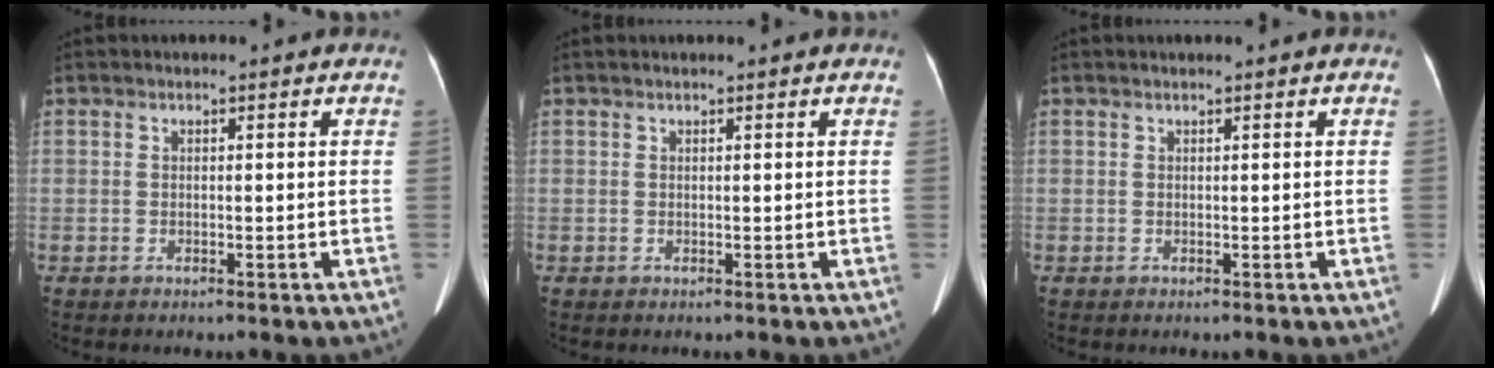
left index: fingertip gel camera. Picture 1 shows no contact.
{"total": 1.2, "force": [1.1, 0.0, 0.4], "torque": [-0.006, 0.020, 0.018]}
{"total": 0.5, "force": [0.5, -0.1, 0.2], "torque": [-0.004, 0.008, 0.012]}